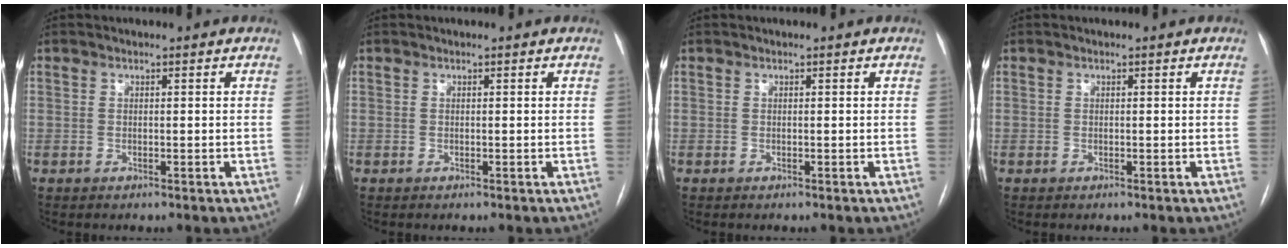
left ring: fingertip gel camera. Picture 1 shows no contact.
{"total": 0.0}
{"total": 0.0}
{"total": 0.0}